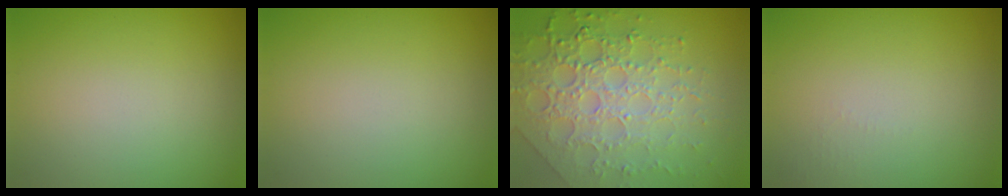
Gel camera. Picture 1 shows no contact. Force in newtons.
{"total": 0.0}
{"total": 8.0, "press": 5.5, "slide": 5.7}
{"total": 0.6, "press": 0.6, "slide": 0.3}